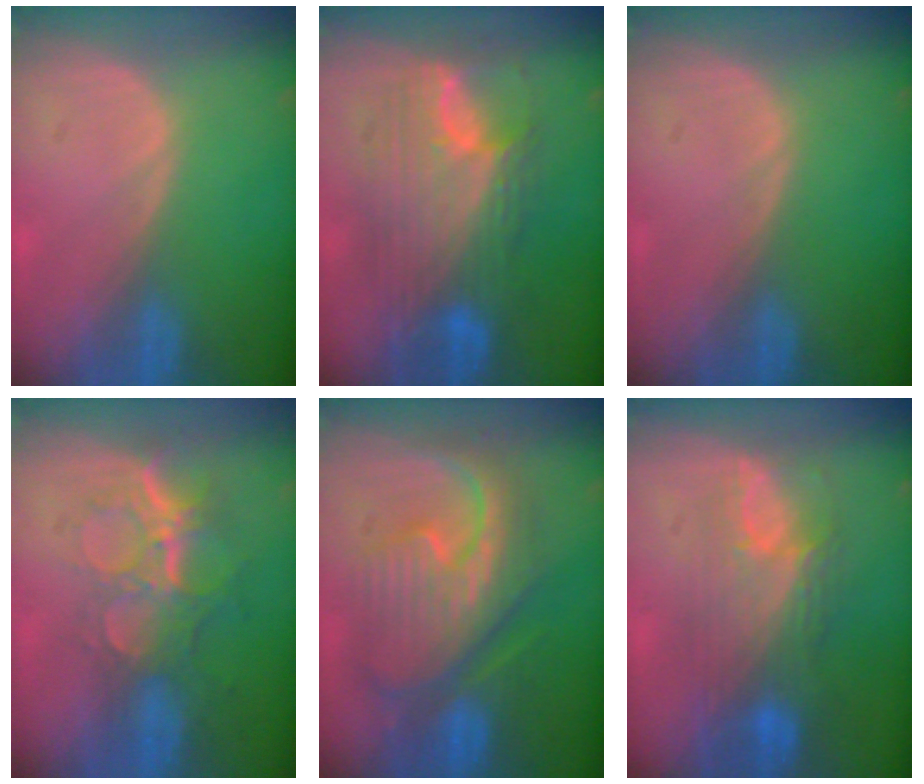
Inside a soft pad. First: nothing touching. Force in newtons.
{"total": 11.3, "press": 11.3, "slide": 1.2}
{"total": 0.0}
{"total": 9.2, "press": 7.7, "slide": 5.0}
{"total": 12.4, "press": 12.3, "slide": 1.4}
{"total": 9.3, "press": 8.4, "slide": 4.0}